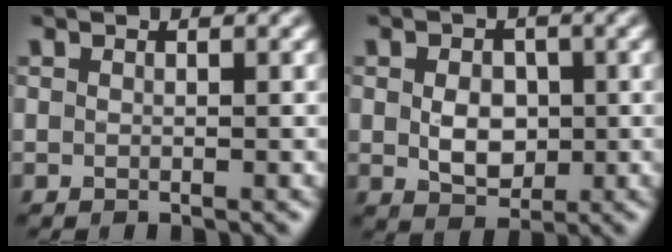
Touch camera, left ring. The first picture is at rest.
{"total": 3.5, "force": [0.0, 2.5, 2.4], "torque": [-0.044, -0.005, -0.001]}